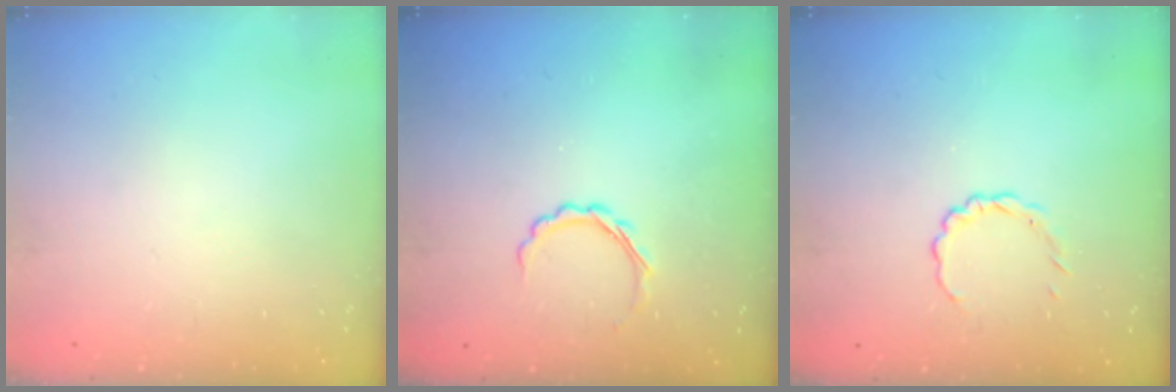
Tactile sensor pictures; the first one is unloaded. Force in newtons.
{"total": 5.4, "press": 5.2, "slide": 1.5}
{"total": 2.8, "press": 2.6, "slide": 1.1}